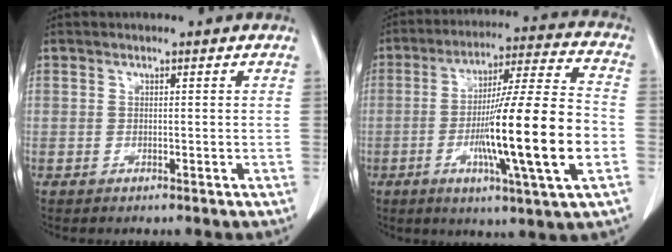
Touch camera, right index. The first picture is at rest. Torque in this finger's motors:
{"motor_torque": [2.14, 0.00, 1.05, 0.21]}